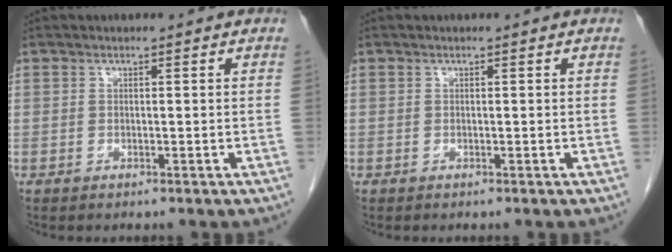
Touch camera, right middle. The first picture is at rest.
{"total": 0.0}